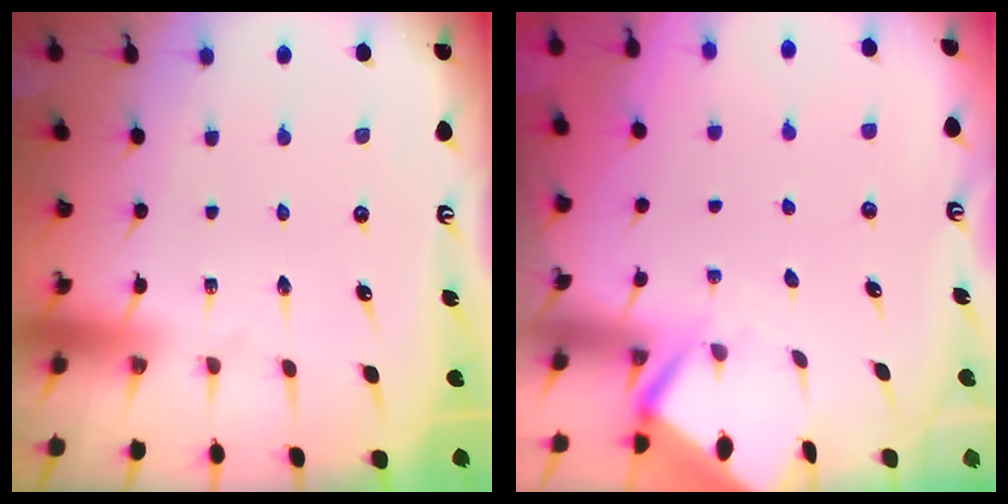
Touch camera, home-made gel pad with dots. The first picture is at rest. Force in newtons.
{"total": 3.4, "press": 3.4, "slide": 0.3}